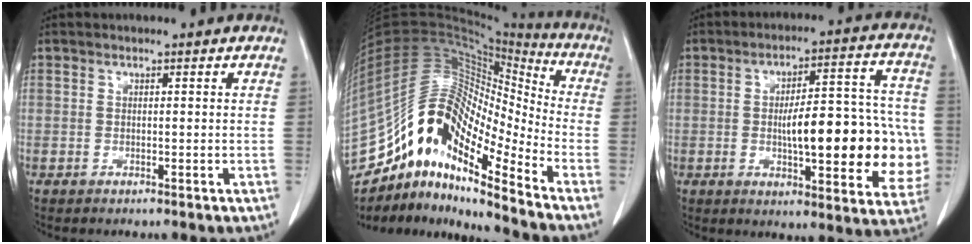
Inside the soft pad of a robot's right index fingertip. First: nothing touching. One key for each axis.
{"total": 20.8, "fx": -14.9, "fy": 5.2, "fz": 13.5, "tx": -0.267, "ty": 0.049, "tz": -0.268}
{"total": 17.9, "fx": -2.0, "fy": 5.1, "fz": 17.1, "tx": -0.207, "ty": 0.027, "tz": -0.019}